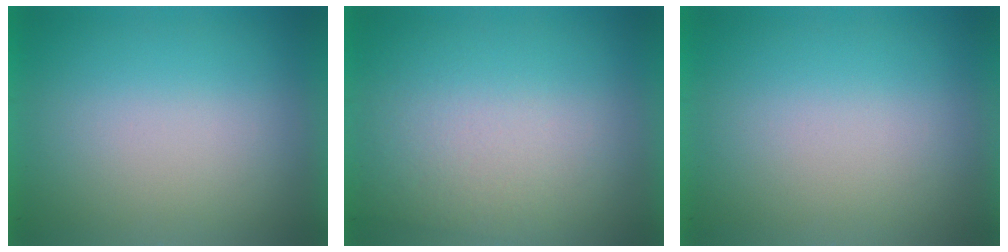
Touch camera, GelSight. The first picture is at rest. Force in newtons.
{"total": 2.1}
{"total": 1.4}